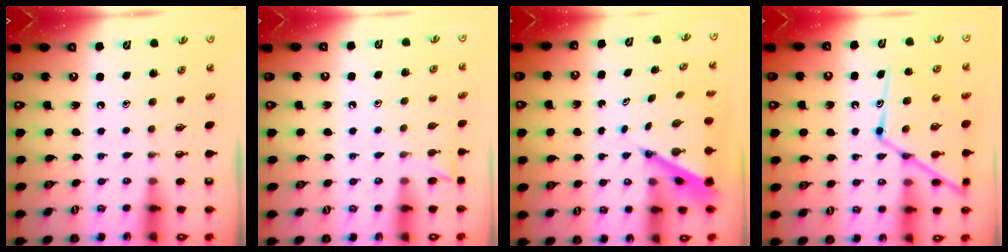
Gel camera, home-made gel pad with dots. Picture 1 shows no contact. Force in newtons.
{"total": 5.4, "press": 5.4, "slide": 0.6}
{"total": 7.0, "press": 6.9, "slide": 0.6}
{"total": 16.0, "press": 15.9, "slide": 1.3}